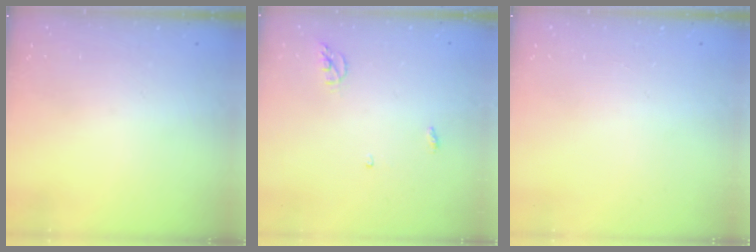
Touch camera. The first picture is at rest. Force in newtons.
{"total": 3.8, "press": 3.7, "slide": 0.2}
{"total": 0.0}